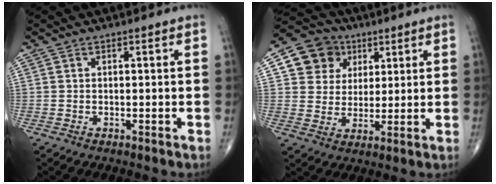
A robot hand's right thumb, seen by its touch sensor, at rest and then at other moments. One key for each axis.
{"total": 10.7, "fx": 4.1, "fy": 9.3, "fz": 3.3, "tx": -0.022, "ty": -0.003, "tz": 0.068}